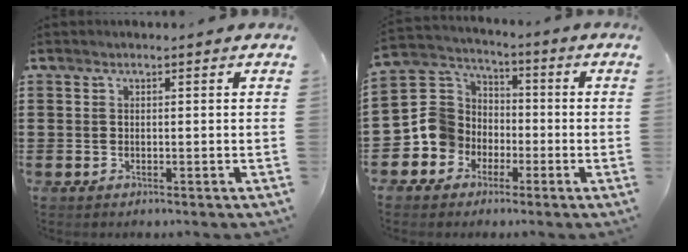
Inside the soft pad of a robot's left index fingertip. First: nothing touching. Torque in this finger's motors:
{"motor_torque": [0.44, 0.27, 0.45, 0.05]}